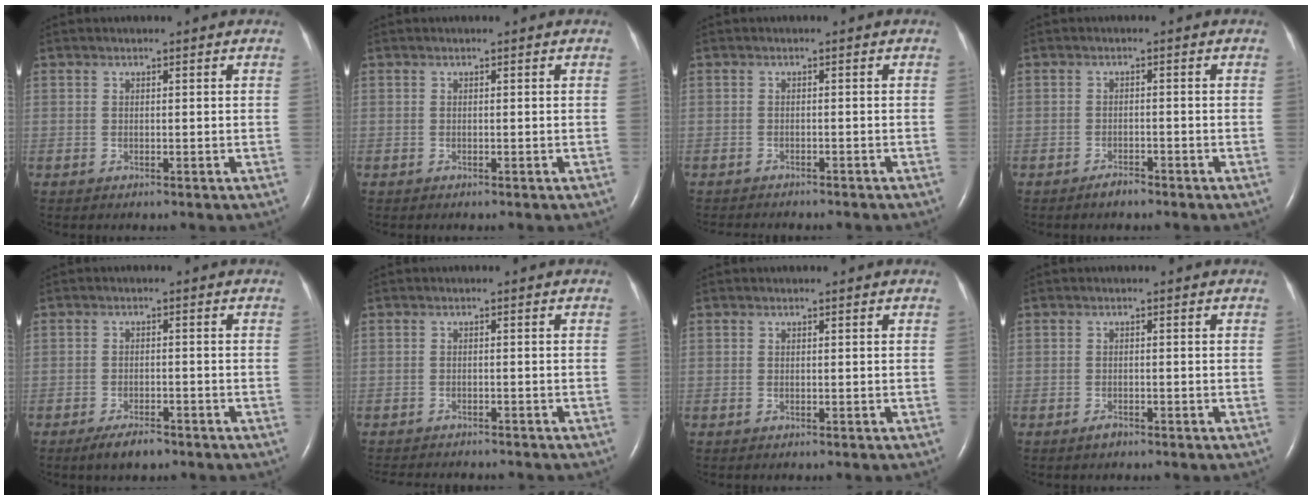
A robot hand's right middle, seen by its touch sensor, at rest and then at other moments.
{"total": 0.0}
{"total": 6.5, "force": [-5.8, 1.3, 2.6], "torque": [-0.030, -0.006, -0.072]}
{"total": 1.8, "force": [-1.6, 0.4, 0.7], "torque": [-0.017, -0.001, -0.025]}
{"total": 3.8, "force": [-2.8, 1.2, 2.2], "torque": [-0.047, -0.004, -0.045]}
{"total": 8.7, "force": [-8.1, 1.5, 2.9], "torque": [-0.038, -0.010, -0.105]}
{"total": 0.0}
{"total": 1.1, "force": [-0.9, 0.4, 0.5], "torque": [-0.014, -0.001, -0.014]}